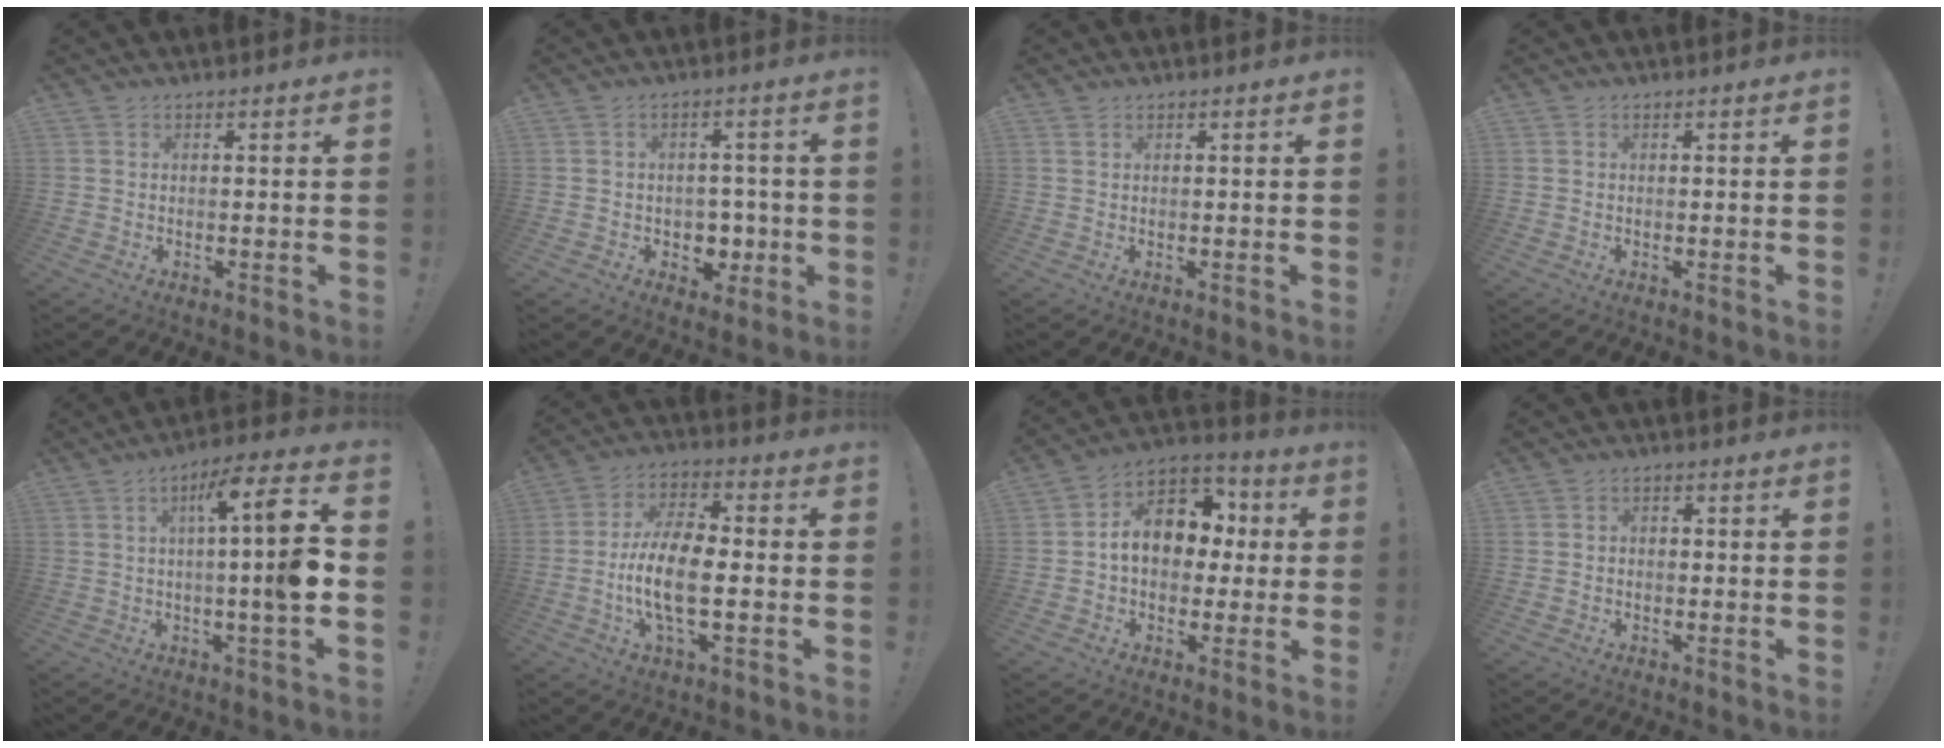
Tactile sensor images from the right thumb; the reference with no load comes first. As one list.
[{"total": 7.9, "force": [-1.2, 7.3, 2.8], "torque": [-0.034, 0.010, -0.009]}, {"total": 0.9, "force": [0.7, 0.2, 0.6], "torque": [-0.012, -0.001, 0.013]}, {"total": 0.0}, {"total": 14.5, "force": [-0.3, 0.8, 14.5], "torque": [-0.215, 0.004, -0.021]}, {"total": 14.0, "force": [-2.9, 6.3, 12.1], "torque": [-0.245, 0.007, -0.055]}, {"total": 14.5, "force": [1.8, 11.1, 9.1], "torque": [-0.132, 0.013, 0.043]}, {"total": 2.1, "force": [-1.5, 1.3, 0.8], "torque": [-0.017, 0.013, -0.026]}]